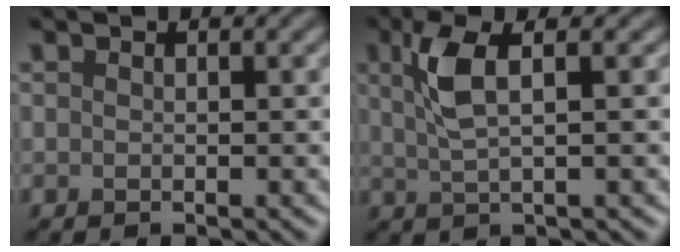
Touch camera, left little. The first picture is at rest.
{"total": 3.7, "force": [1.2, 1.0, 3.3], "torque": [-0.074, 0.003, 0.027]}